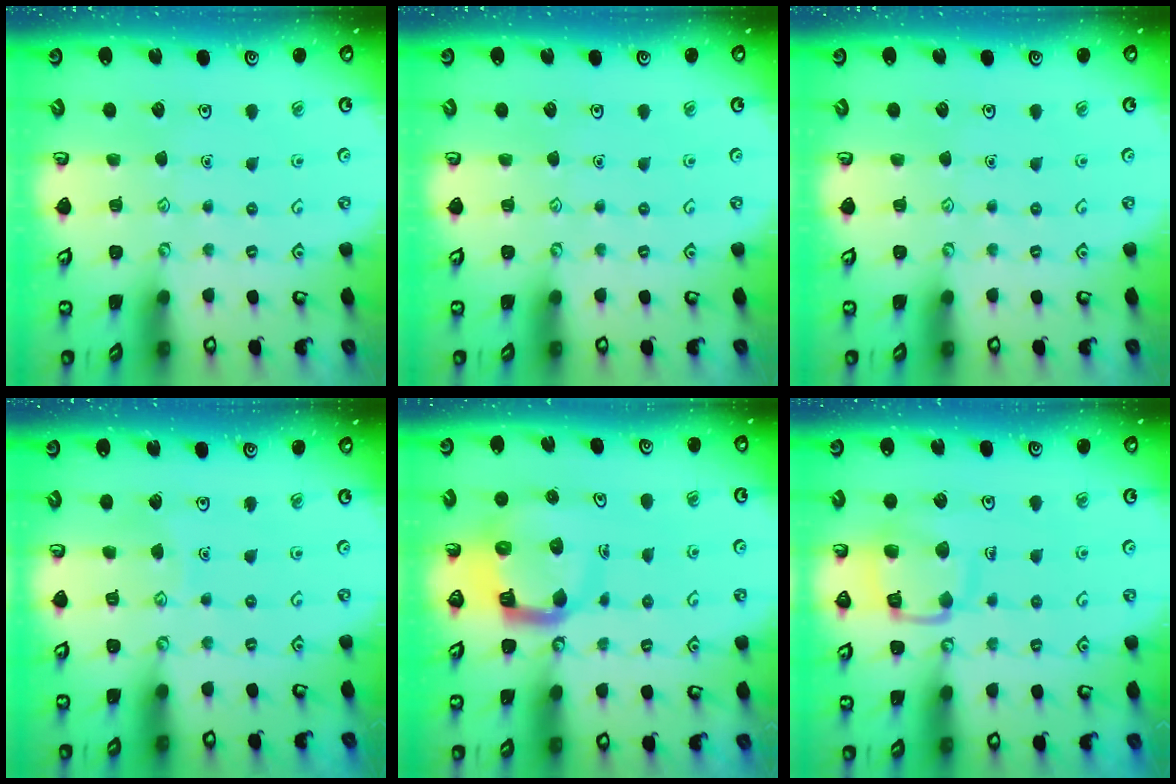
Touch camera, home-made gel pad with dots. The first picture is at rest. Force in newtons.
{"total": 0.0}
{"total": 0.0}
{"total": 3.2, "press": 3.2, "slide": 0.3}
{"total": 10.3, "press": 10.2, "slide": 1.2}
{"total": 12.6, "press": 12.5, "slide": 1.2}